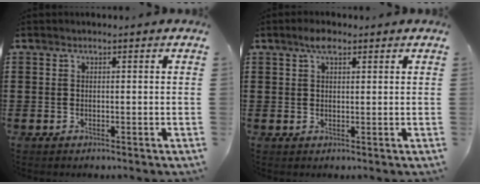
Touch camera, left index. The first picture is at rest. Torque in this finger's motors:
{"motor_torque": [0.63, -0.26, 0.28, 0.06]}